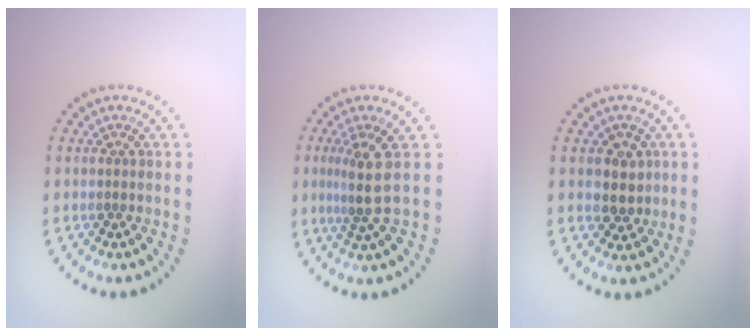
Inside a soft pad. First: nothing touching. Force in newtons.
{"total": 3.0, "press": 2.0, "slide": 2.2}
{"total": 2.5, "press": 2.3, "slide": 1.1}